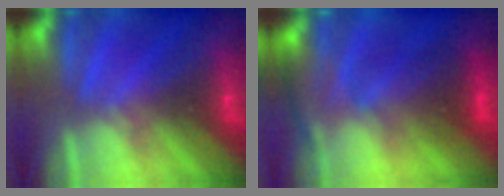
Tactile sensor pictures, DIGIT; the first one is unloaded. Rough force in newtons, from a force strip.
{"total": 2.7}